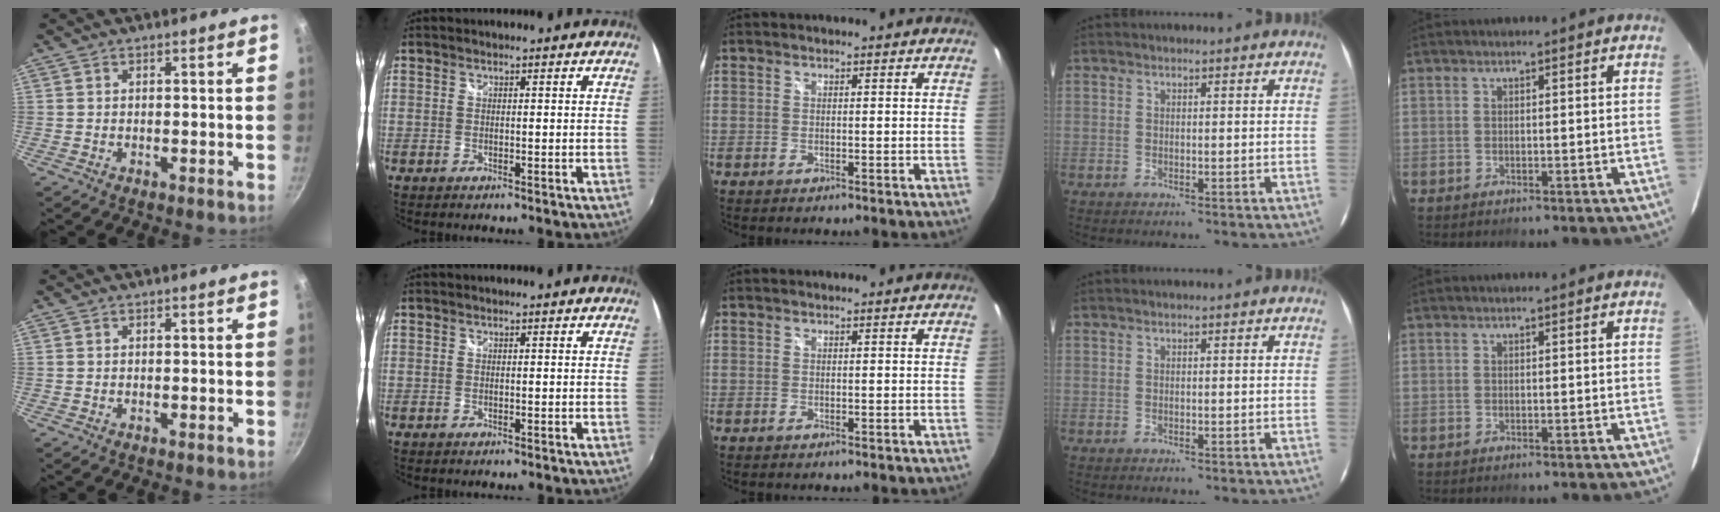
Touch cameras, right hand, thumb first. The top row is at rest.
{}